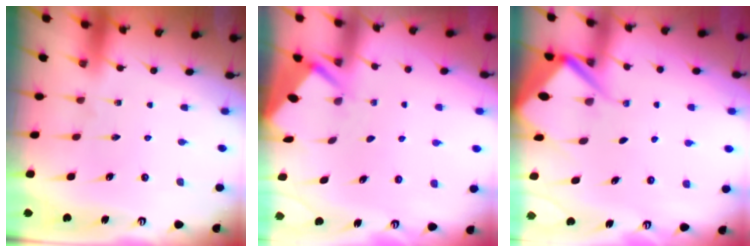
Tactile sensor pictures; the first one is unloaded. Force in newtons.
{"total": 2.7, "press": 2.7, "slide": 0.2}
{"total": 6.0, "press": 6.0, "slide": 0.7}